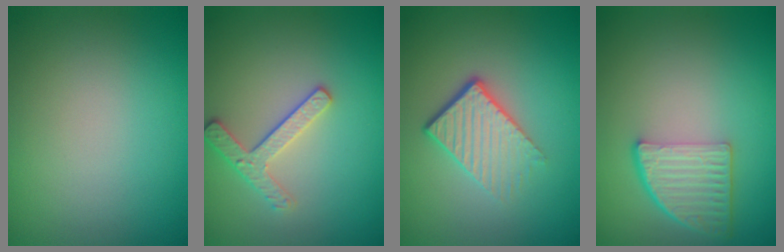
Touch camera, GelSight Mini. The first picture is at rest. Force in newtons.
{"total": 2.4, "press": 2.3, "slide": 0.5}
{"total": 4.4, "press": 2.8, "slide": 3.4}
{"total": 4.5, "press": 3.4, "slide": 3.0}